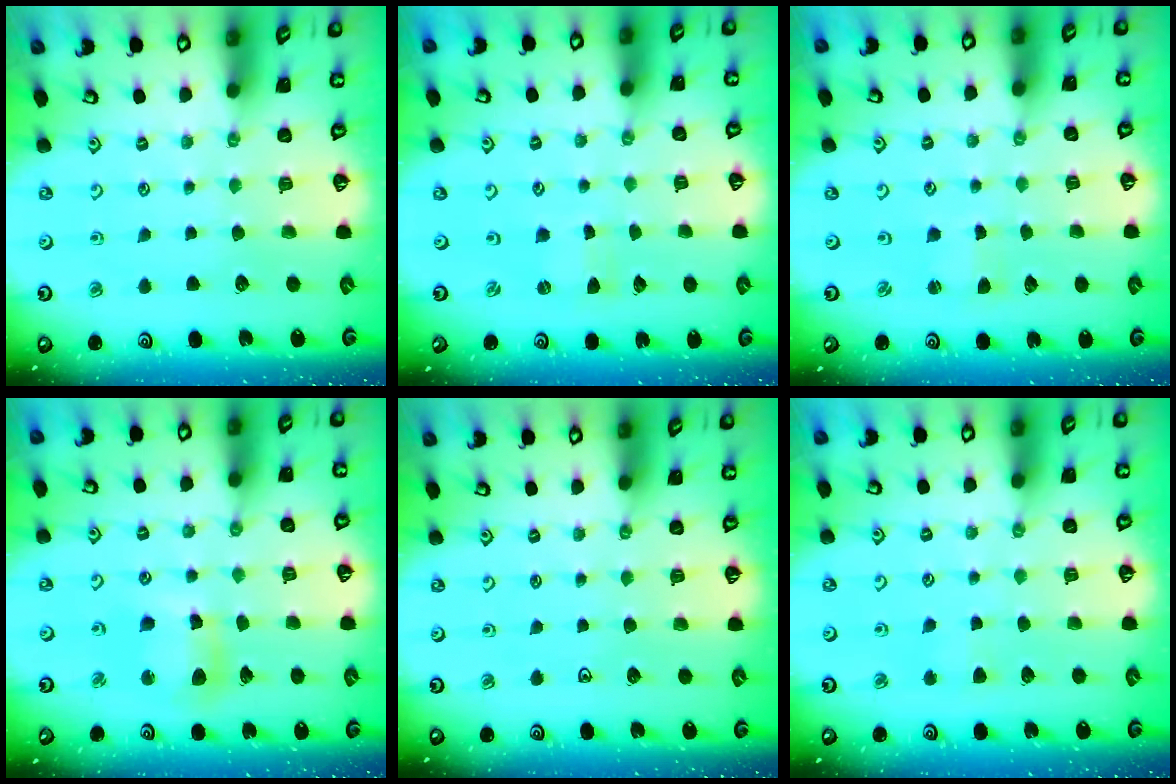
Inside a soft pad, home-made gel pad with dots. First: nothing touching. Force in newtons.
{"total": 0.0}
{"total": 1.5, "press": 1.5, "slide": 0.3}
{"total": 8.9, "press": 8.9, "slide": 1.1}
{"total": 0.0}
{"total": 2.9, "press": 2.9, "slide": 0.4}